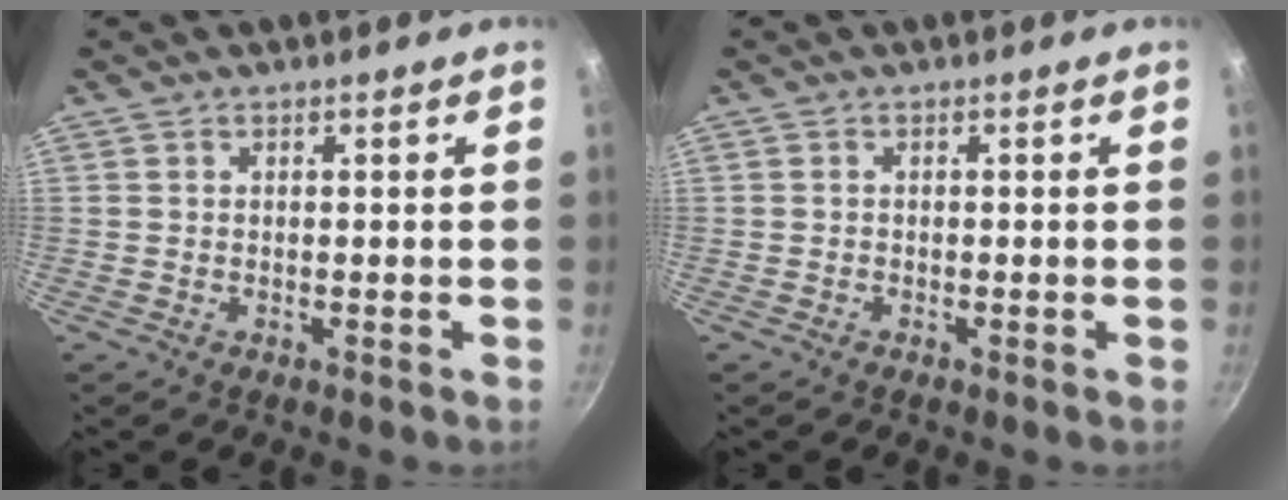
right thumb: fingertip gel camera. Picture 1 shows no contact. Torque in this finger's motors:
{"motor_torque": [2.92, 2.08, -0.21, -0.22, 0.00]}